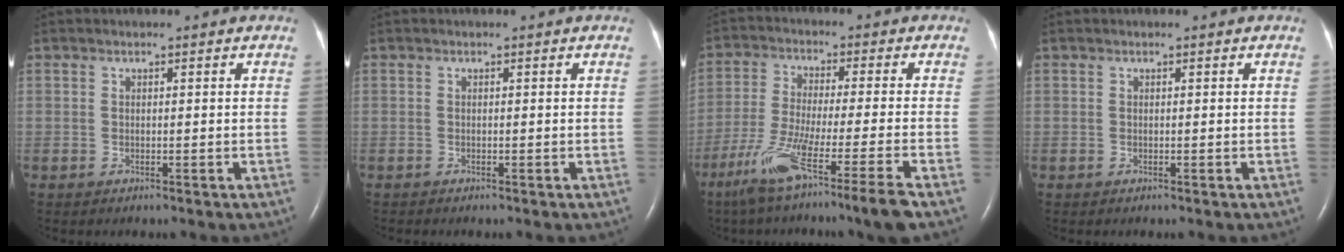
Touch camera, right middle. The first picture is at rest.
{"total": 0.0}
{"total": 15.0, "force": [-10.3, -2.4, 10.6], "torque": [-0.192, -0.053, -0.169]}
{"total": 0.0}